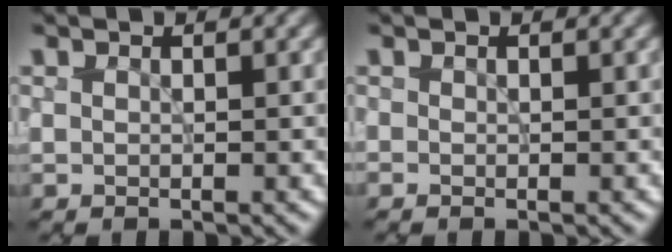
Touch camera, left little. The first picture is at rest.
{"total": 0.0}